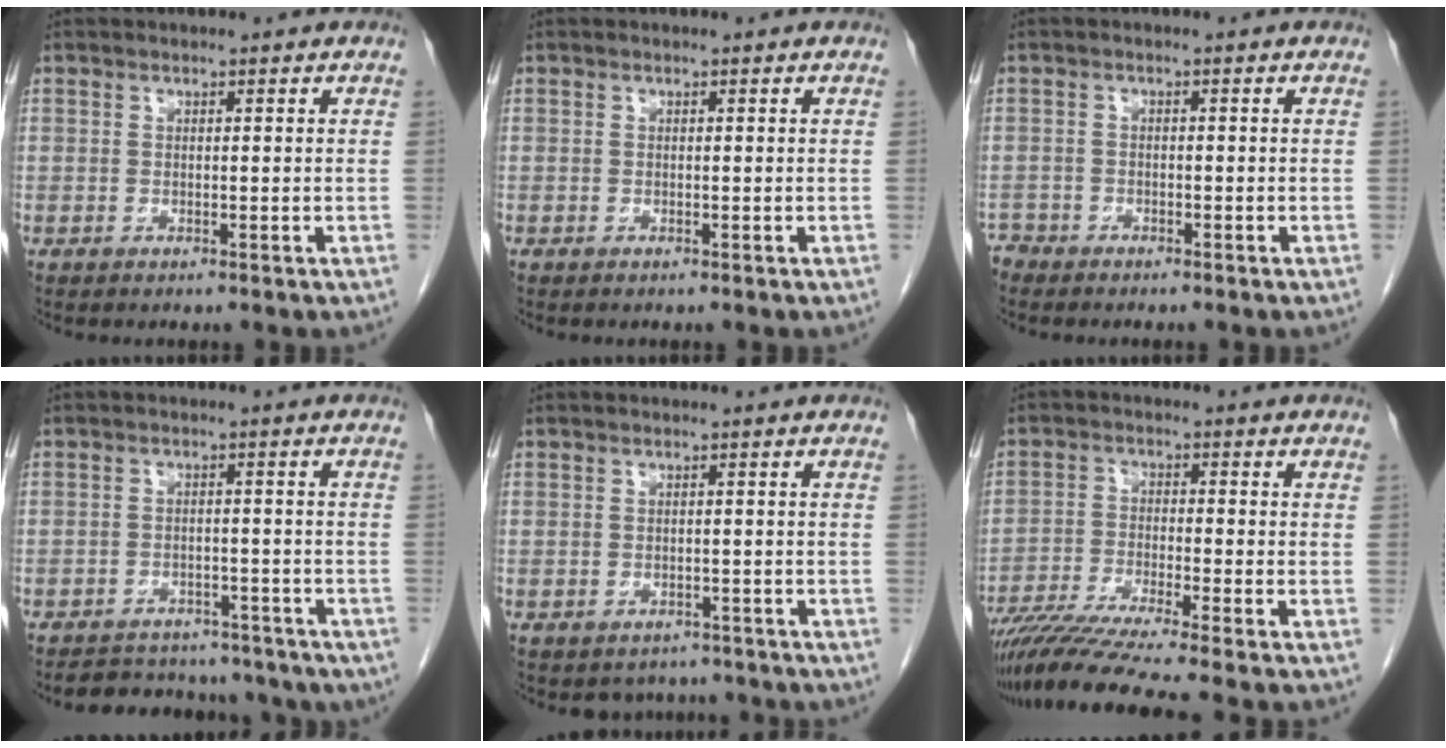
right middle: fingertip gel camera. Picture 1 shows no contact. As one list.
[{"total": 0.0}, {"total": 2.3, "force": [-2.1, 0.8, -0.2], "torque": [0.003, -0.002, -0.041]}, {"total": 12.7, "force": [-10.4, 6.2, 3.7], "torque": [-0.058, 0.014, -0.115]}, {"total": 3.6, "force": [-3.0, 1.8, 0.1], "torque": [0.002, 0.009, -0.040]}, {"total": 10.9, "force": [-9.1, -1.8, 5.8], "torque": [-0.093, -0.028, -0.152]}]